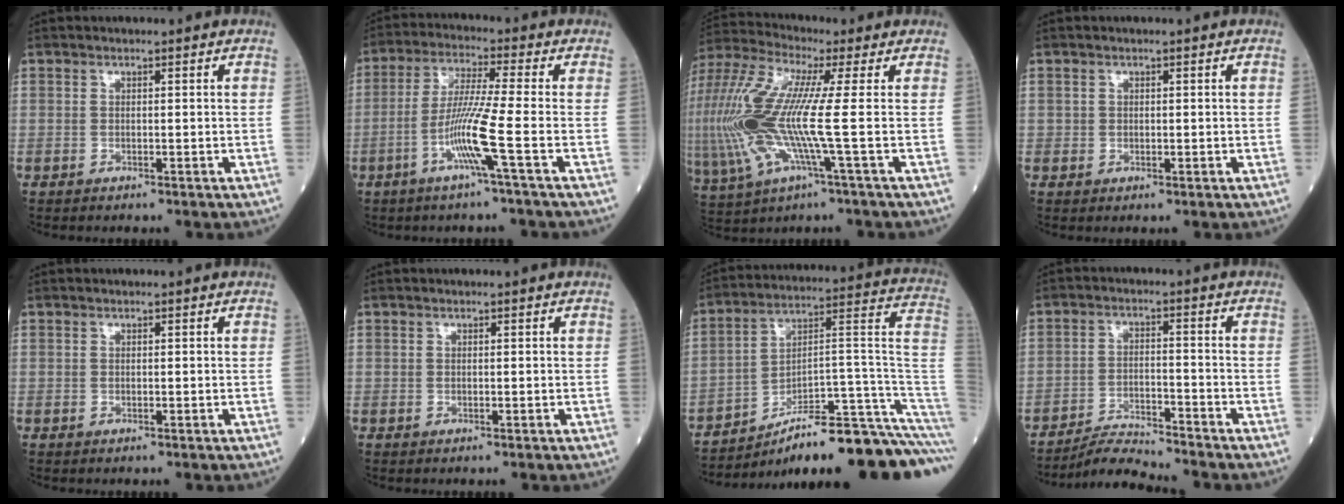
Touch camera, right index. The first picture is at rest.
{"total": 8.2, "force": [-3.1, -1.6, 7.4], "torque": [-0.146, -0.006, -0.065]}
{"total": 16.3, "force": [-0.6, 1.4, 16.2], "torque": [-0.377, 0.004, -0.016]}
{"total": 0.6, "force": [0.1, 0.6, 0.0], "torque": [0.002, 0.004, 0.001]}
{"total": 0.0}
{"total": 0.0}
{"total": 22.2, "force": [-16.8, 1.0, 14.4], "torque": [-0.124, 0.052, -0.251]}
{"total": 5.5, "force": [-5.4, -1.0, 0.2], "torque": [-0.008, -0.010, -0.096]}